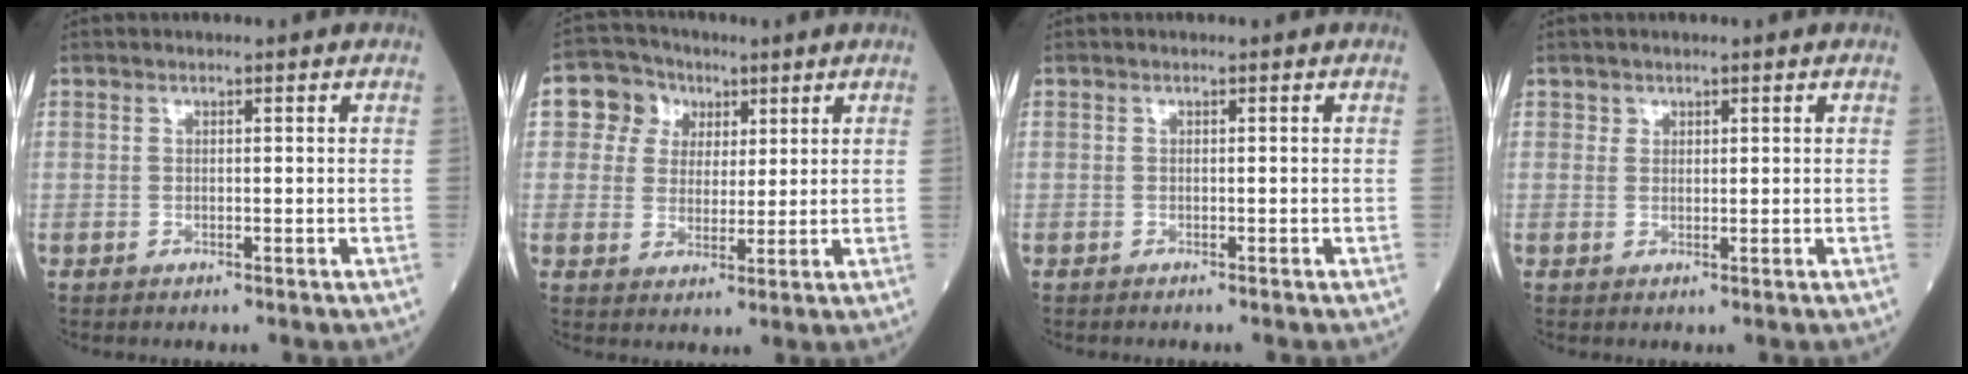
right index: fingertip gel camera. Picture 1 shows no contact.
{"total": 6.6, "force": [2.6, 5.8, 1.5], "torque": [-0.021, 0.028, 0.047]}
{"total": 1.0, "force": [-0.8, -0.1, 0.4], "torque": [0.000, 0.002, -0.009]}
{"total": 0.7, "force": [0.5, 0.5, 0.0], "torque": [0.008, 0.000, 0.008]}